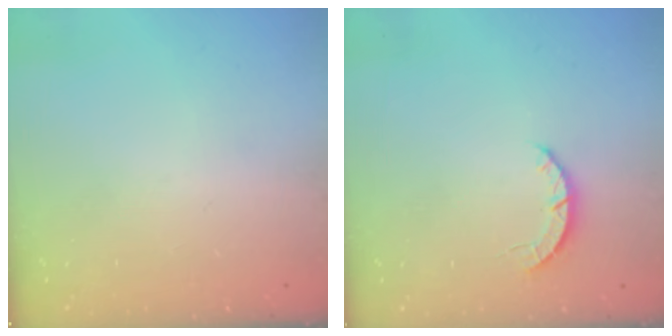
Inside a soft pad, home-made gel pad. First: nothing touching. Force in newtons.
{"total": 2.8, "press": 2.8, "slide": 0.4}